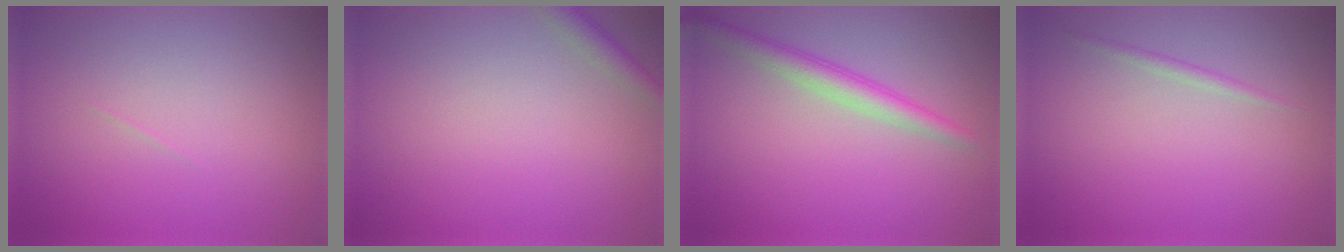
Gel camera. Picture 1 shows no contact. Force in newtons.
{"total": 1.6, "press": 1.6, "slide": 0.1}
{"total": 2.7, "press": 2.7, "slide": 0.1}
{"total": 0.7, "press": 0.7, "slide": 0.1}